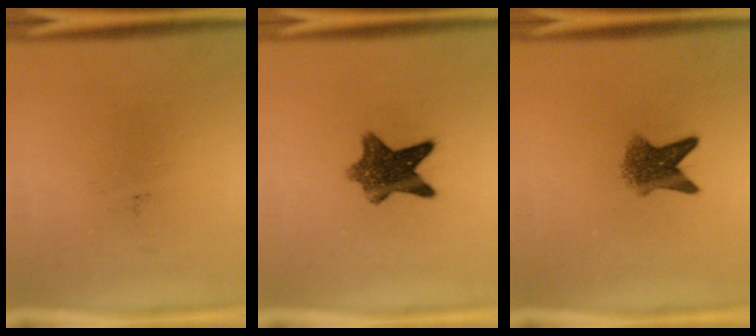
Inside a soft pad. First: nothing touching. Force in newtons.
{"total": 8.7}
{"total": 5.2}